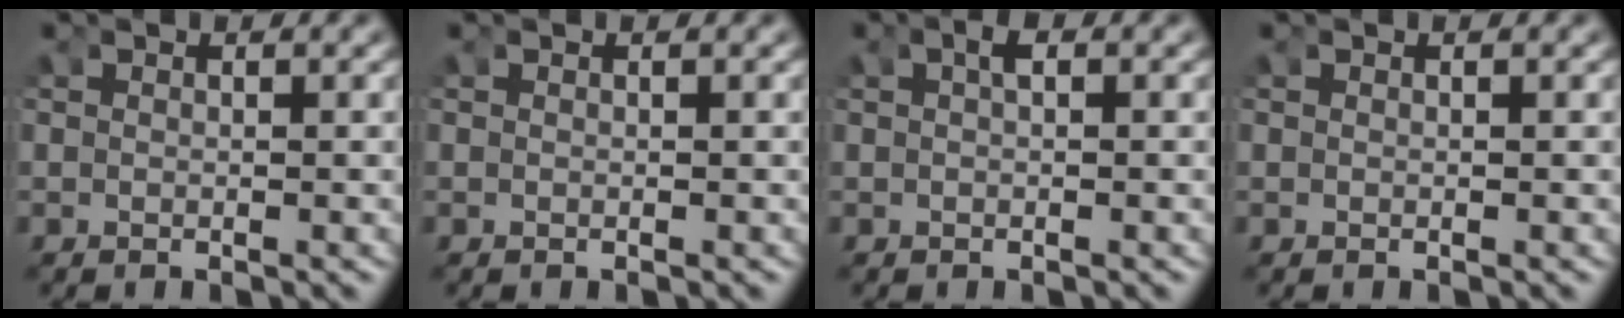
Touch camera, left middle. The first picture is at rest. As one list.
[{"total": 0.0}, {"total": 0.8, "force": [0.2, -0.1, 0.8], "torque": [-0.013, 0.007, 0.003]}, {"total": 0.0}]